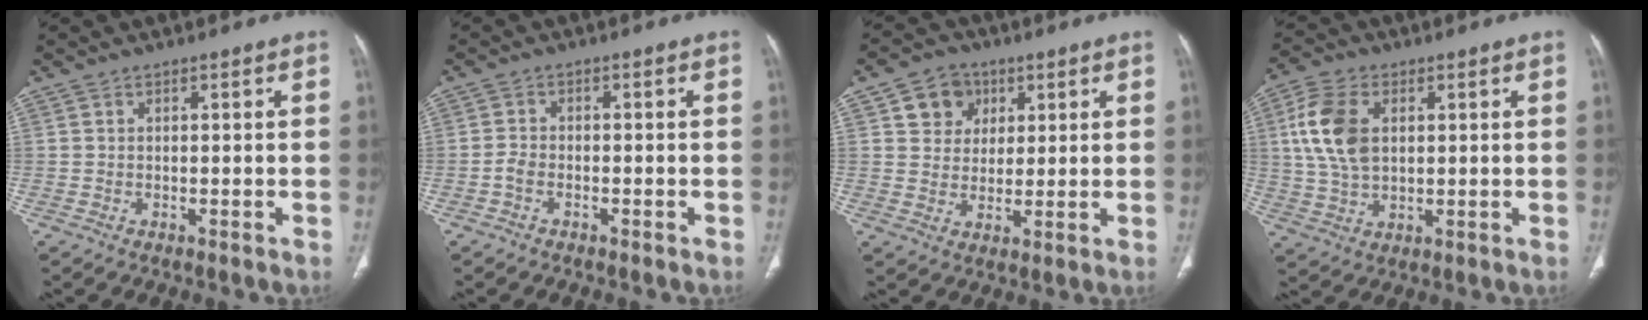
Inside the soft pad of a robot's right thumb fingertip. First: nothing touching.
{"total": 1.8, "force": [-1.0, 1.0, 1.1], "torque": [-0.024, 0.009, -0.022]}
{"total": 7.5, "force": [3.1, 6.4, 2.4], "torque": [-0.007, -0.008, 0.050]}
{"total": 11.1, "force": [2.5, 6.9, 8.3], "torque": [-0.167, 0.002, 0.049]}